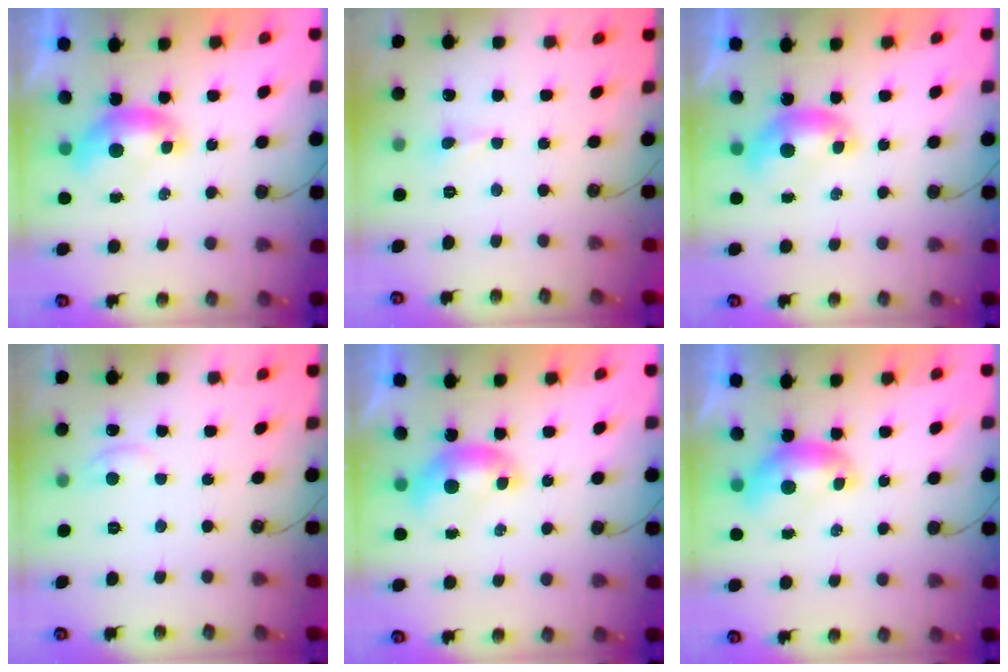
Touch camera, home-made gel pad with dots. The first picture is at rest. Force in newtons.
{"total": 1.4, "press": 1.2, "slide": 0.6}
{"total": 0.0}
{"total": 1.7, "press": 1.5, "slide": 0.6}
{"total": 0.0}
{"total": 0.0}